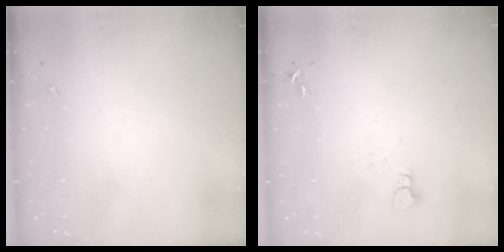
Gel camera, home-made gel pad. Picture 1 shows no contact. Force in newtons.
{"total": 2.2, "press": 2.2, "slide": 0.2}